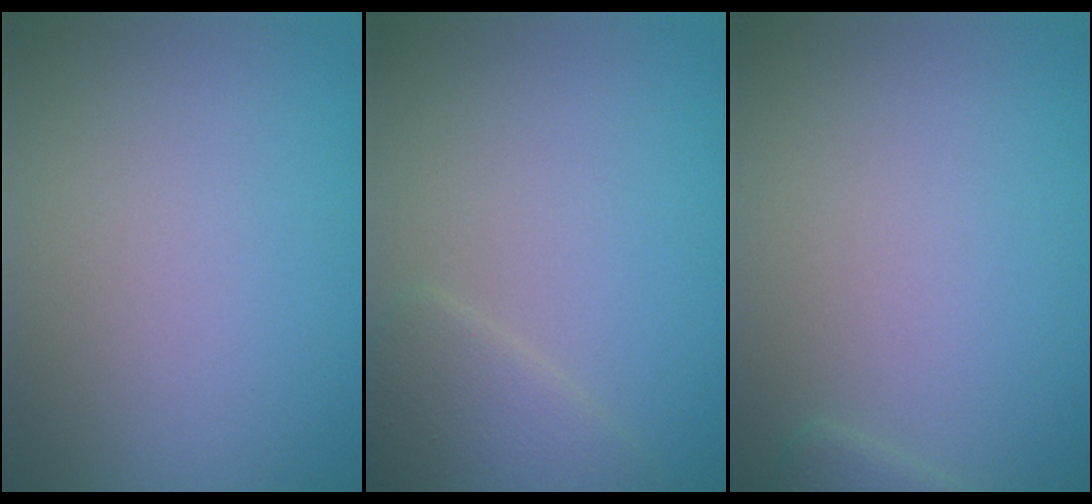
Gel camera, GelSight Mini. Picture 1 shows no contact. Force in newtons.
{"total": 2.4, "press": 2.4, "slide": 0.2}
{"total": 1.2, "press": 1.2, "slide": 0.1}